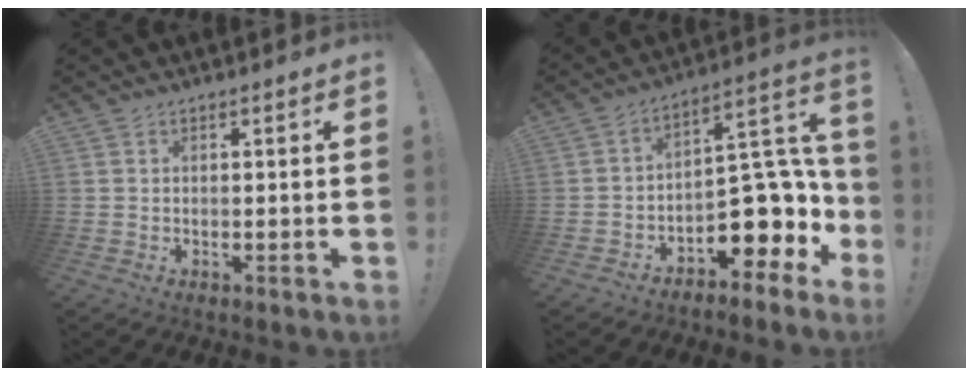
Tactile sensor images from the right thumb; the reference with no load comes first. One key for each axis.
{"total": 14.9, "fx": -4.2, "fy": 9.7, "fz": 10.4, "tx": -0.100, "ty": 0.020, "tz": -0.052}